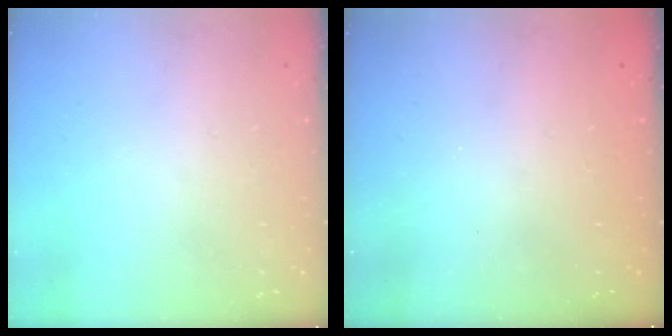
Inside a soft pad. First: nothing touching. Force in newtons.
{"total": 2.4, "press": 2.3, "slide": 0.8}